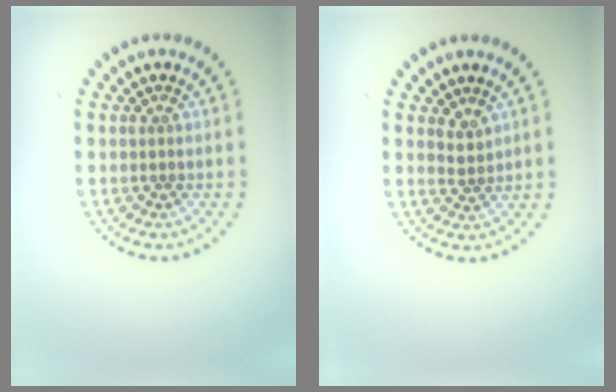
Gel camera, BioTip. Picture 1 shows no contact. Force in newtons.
{"total": 1.4, "press": 1.0, "slide": 1.0}